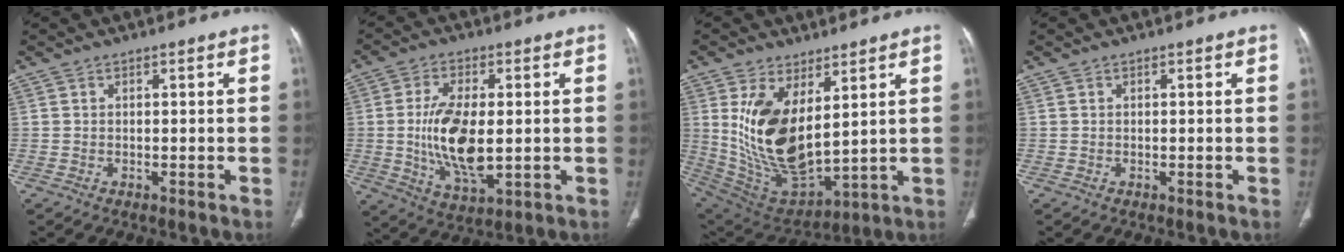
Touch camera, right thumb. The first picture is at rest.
{"total": 14.9, "force": [-0.4, 7.1, 13.1], "torque": [-0.245, -0.015, 0.000]}
{"total": 17.6, "force": [4.7, 8.8, 14.6], "torque": [-0.264, -0.032, 0.120]}
{"total": 0.0}